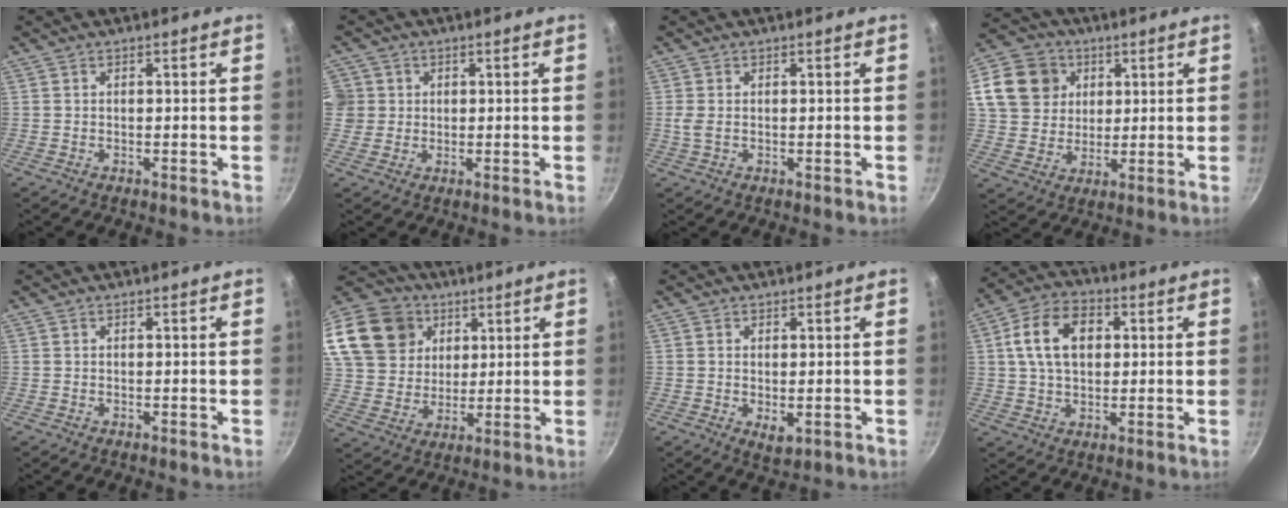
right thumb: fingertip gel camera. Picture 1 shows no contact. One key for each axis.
{"total": 4.8, "fx": 0.9, "fy": 4.6, "fz": 0.8, "tx": 0.016, "ty": 0.008, "tz": 0.013}
{"total": 1.7, "fx": 0.1, "fy": 0.7, "fz": 1.6, "tx": -0.036, "ty": -0.002, "tz": 0.002}
{"total": 14.5, "fx": 4.8, "fy": 12.2, "fz": 6.3, "tx": -0.107, "ty": 0.006, "tz": 0.084}
{"total": 0.0}
{"total": 21.5, "fx": 9.2, "fy": 16.9, "fz": 9.6, "tx": -0.202, "ty": 0.012, "tz": 0.176}
{"total": 2.9, "fx": -0.2, "fy": 1.7, "fz": 2.4, "tx": -0.039, "ty": -0.012, "tz": 0.001}
{"total": 12.4, "fx": 2.7, "fy": 8.4, "fz": 8.7, "tx": -0.137, "ty": 0.014, "tz": 0.036}